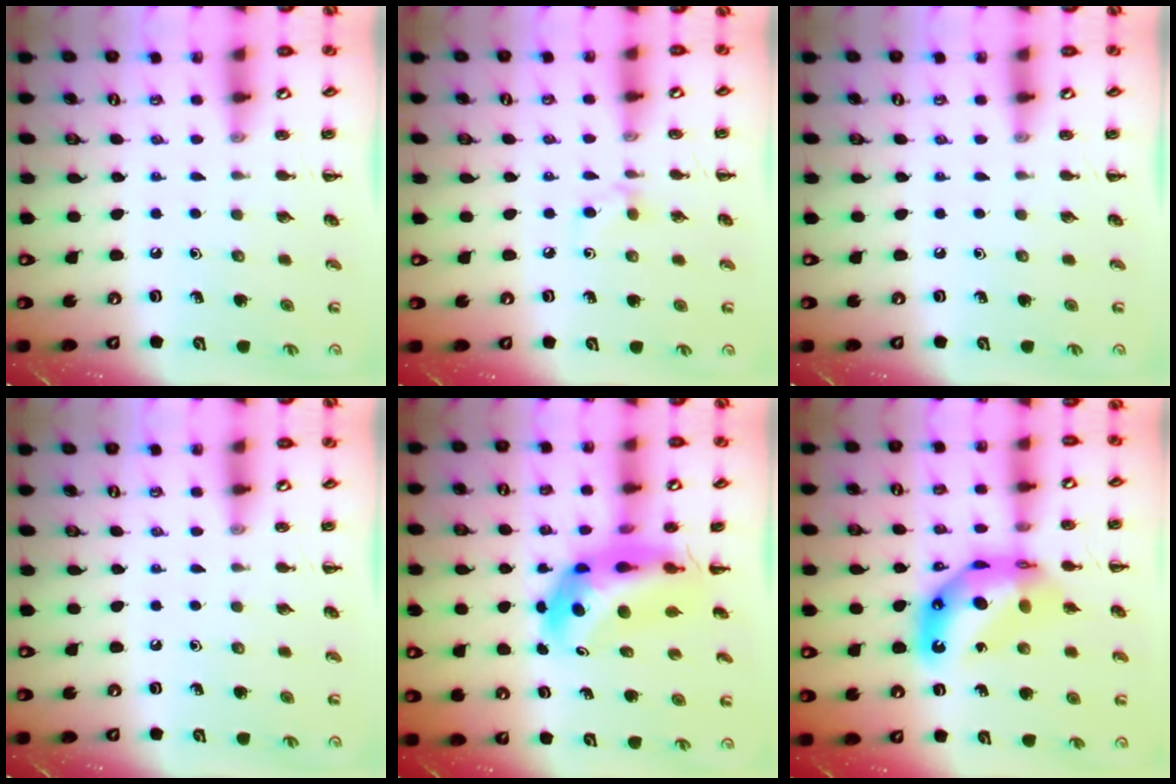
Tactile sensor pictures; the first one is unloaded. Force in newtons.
{"total": 5.0, "press": 4.6, "slide": 1.9}
{"total": 0.0}
{"total": 0.0}
{"total": 7.7, "press": 7.2, "slide": 2.5}
{"total": 13.5, "press": 12.9, "slide": 4.2}